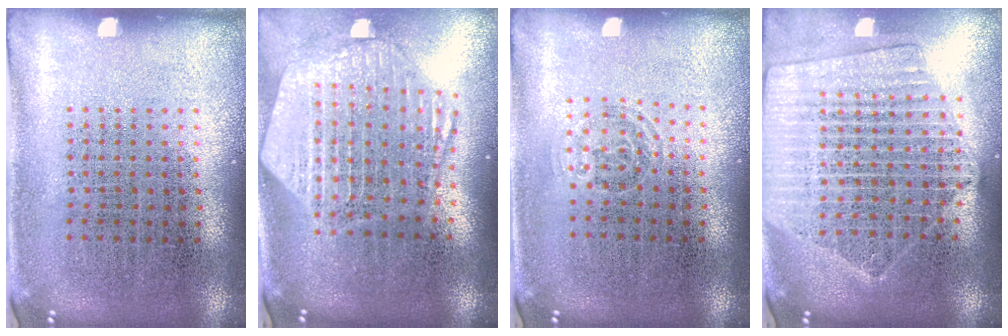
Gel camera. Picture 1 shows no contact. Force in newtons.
{"total": 2.7, "press": 2.3, "slide": 1.5}
{"total": 0.7, "press": 0.5, "slide": 0.5}
{"total": 2.1, "press": 1.9, "slide": 0.9}